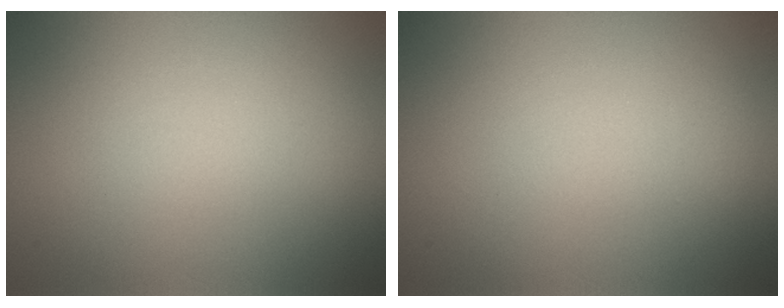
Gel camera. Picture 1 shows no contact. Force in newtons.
{"total": 0.0}